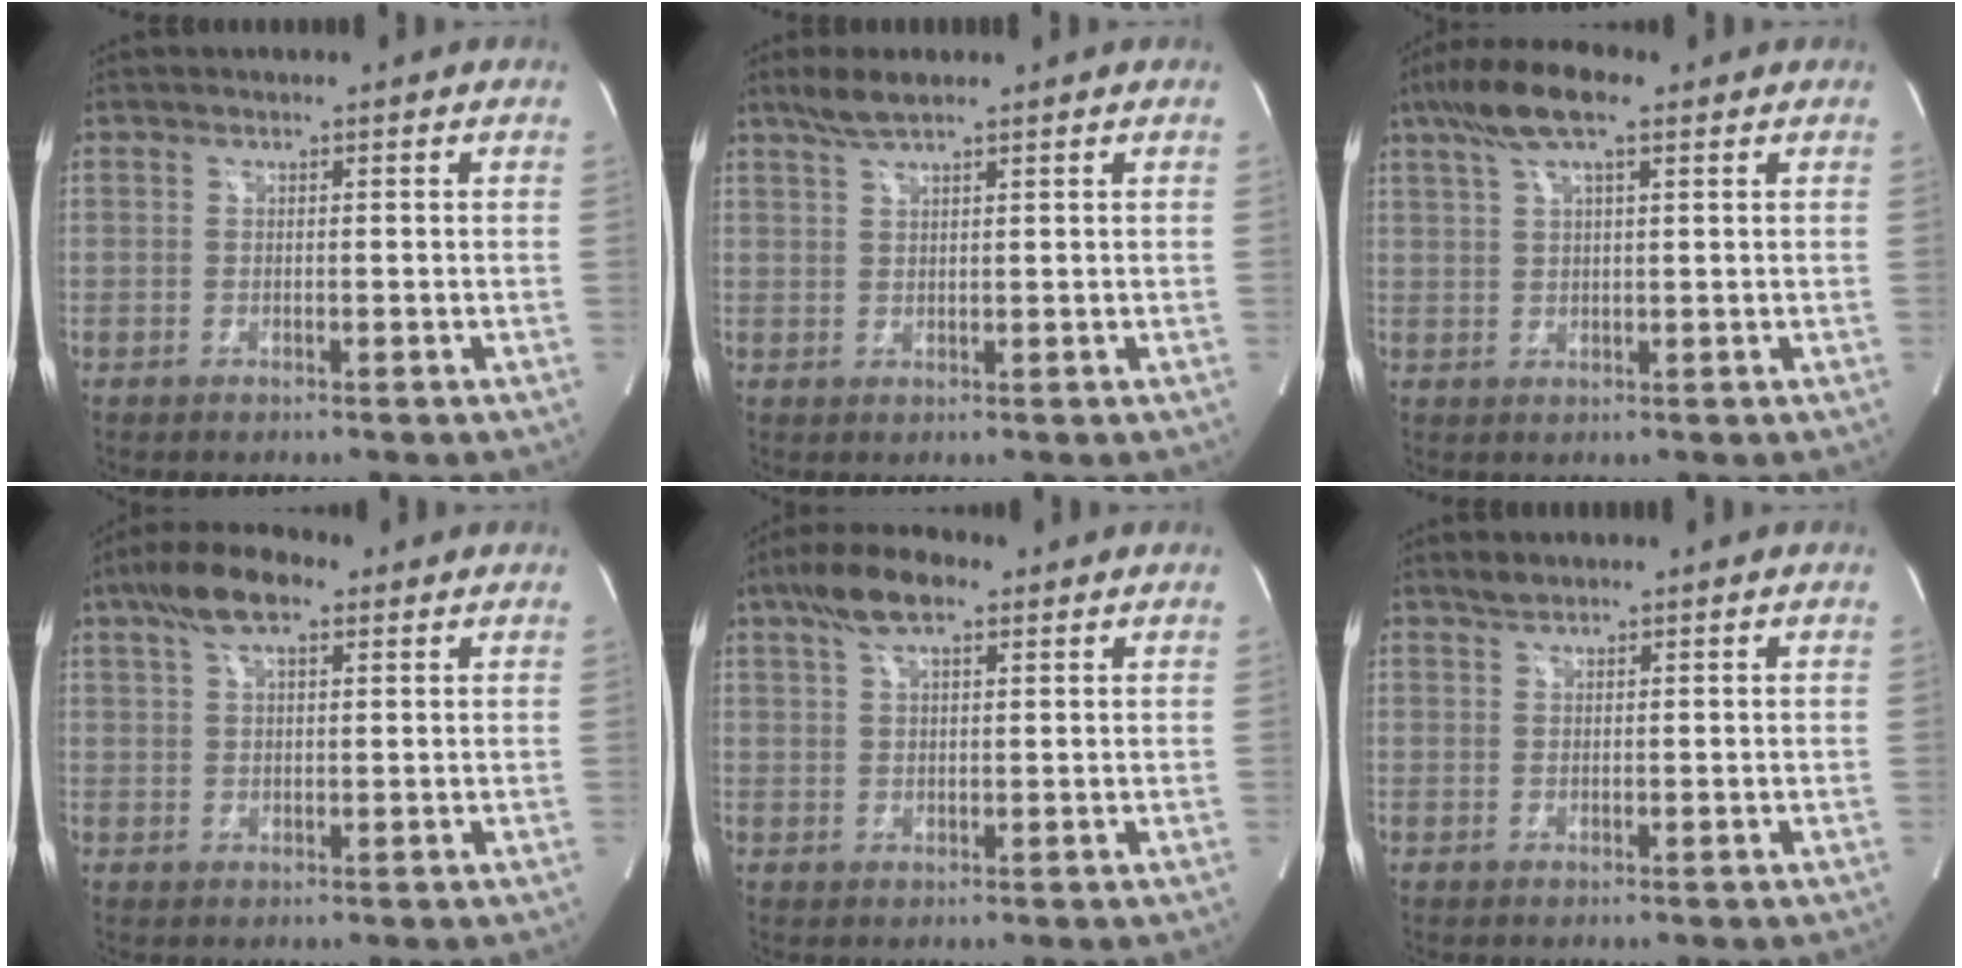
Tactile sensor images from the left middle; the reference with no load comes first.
{"total": 3.4, "force": [2.8, 0.2, 2.0], "torque": [-0.053, 0.007, 0.058]}
{"total": 8.3, "force": [5.1, 1.8, 6.3], "torque": [-0.132, 0.026, 0.090]}
{"total": 7.8, "force": [4.7, 2.6, 5.7], "torque": [-0.116, 0.025, 0.083]}
{"total": 6.5, "force": [4.2, 2.0, 4.6], "torque": [-0.096, 0.019, 0.077]}
{"total": 1.3, "force": [1.2, 0.2, 0.4], "torque": [-0.014, 0.004, 0.027]}